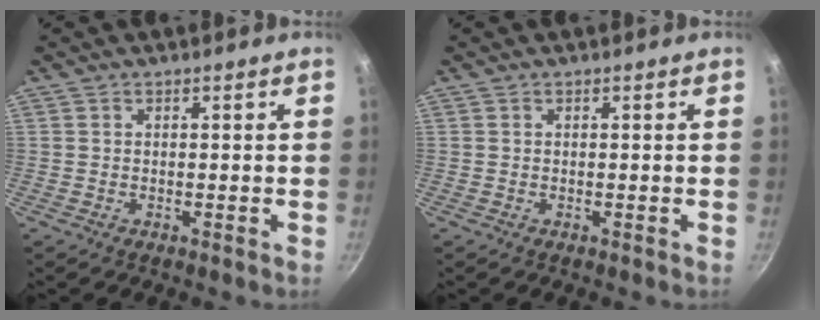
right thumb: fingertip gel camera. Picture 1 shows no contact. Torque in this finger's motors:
{"motor_torque": [-0.01, 0.00, 0.06, -0.07, 0.02]}